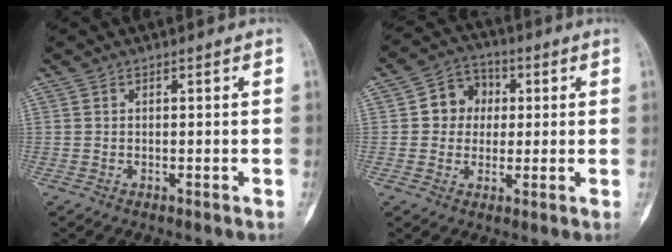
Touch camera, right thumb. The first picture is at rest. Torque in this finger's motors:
{"motor_torque": [0.94, 0.84, 0.08, -0.23, 0.08]}